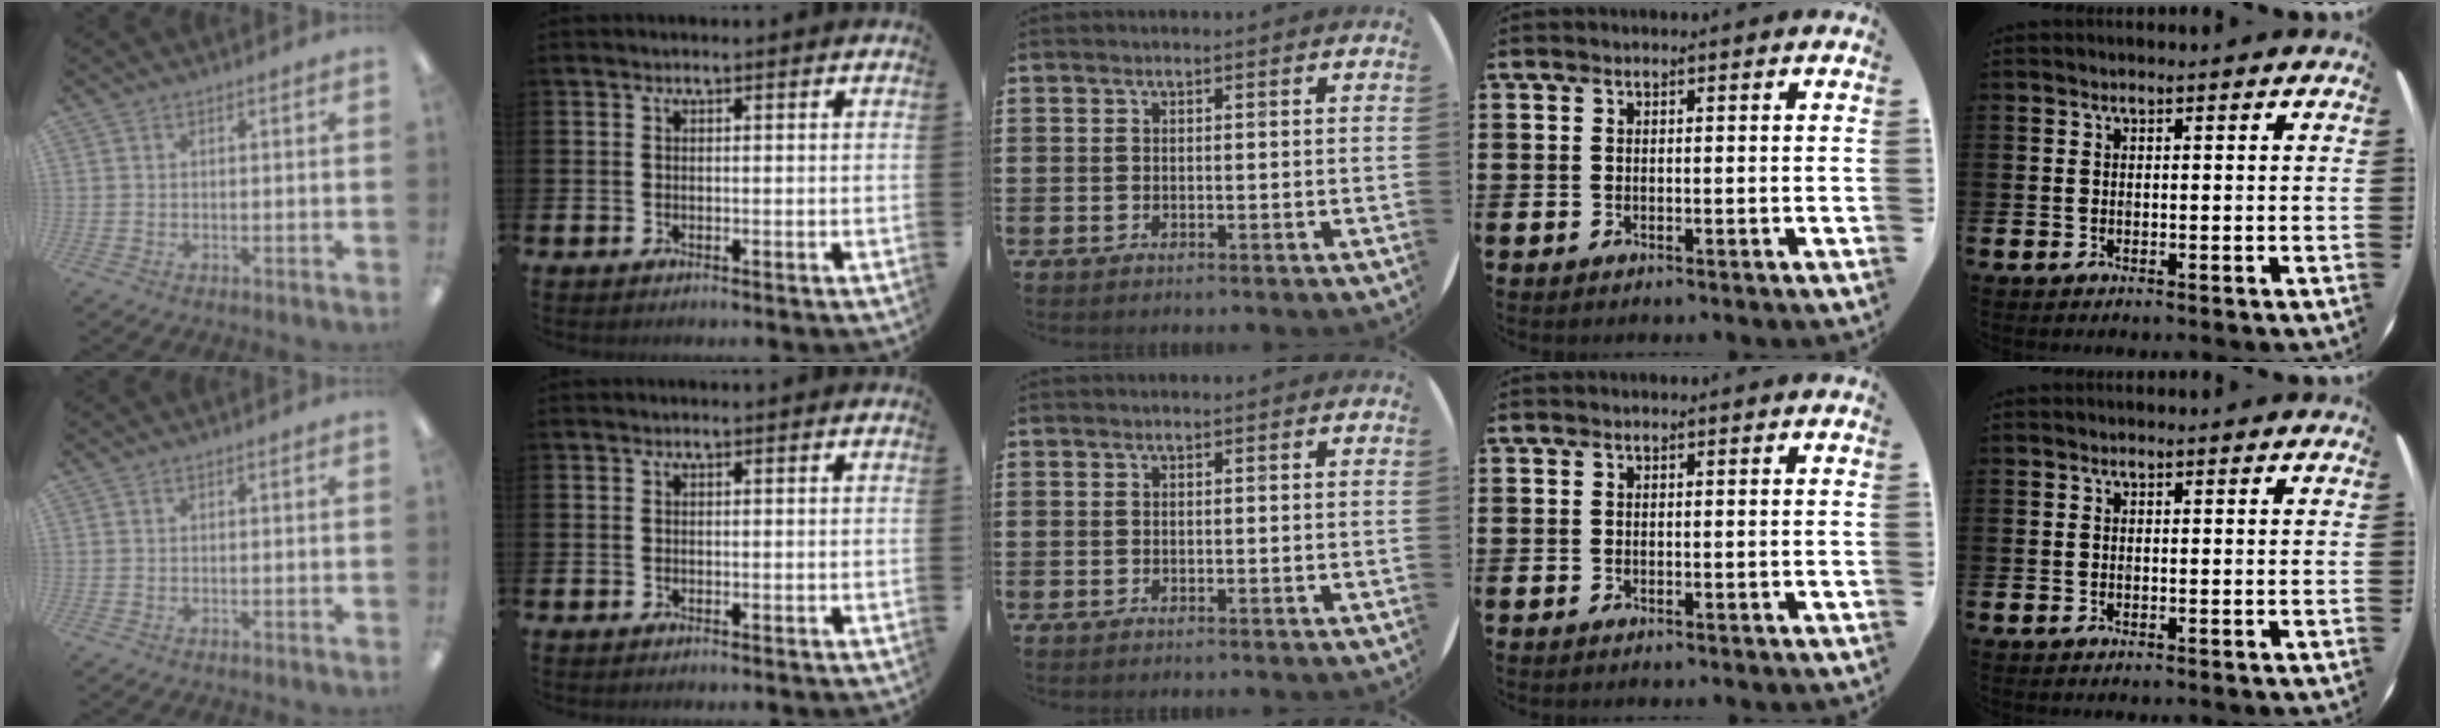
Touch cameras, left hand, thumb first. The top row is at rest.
{}